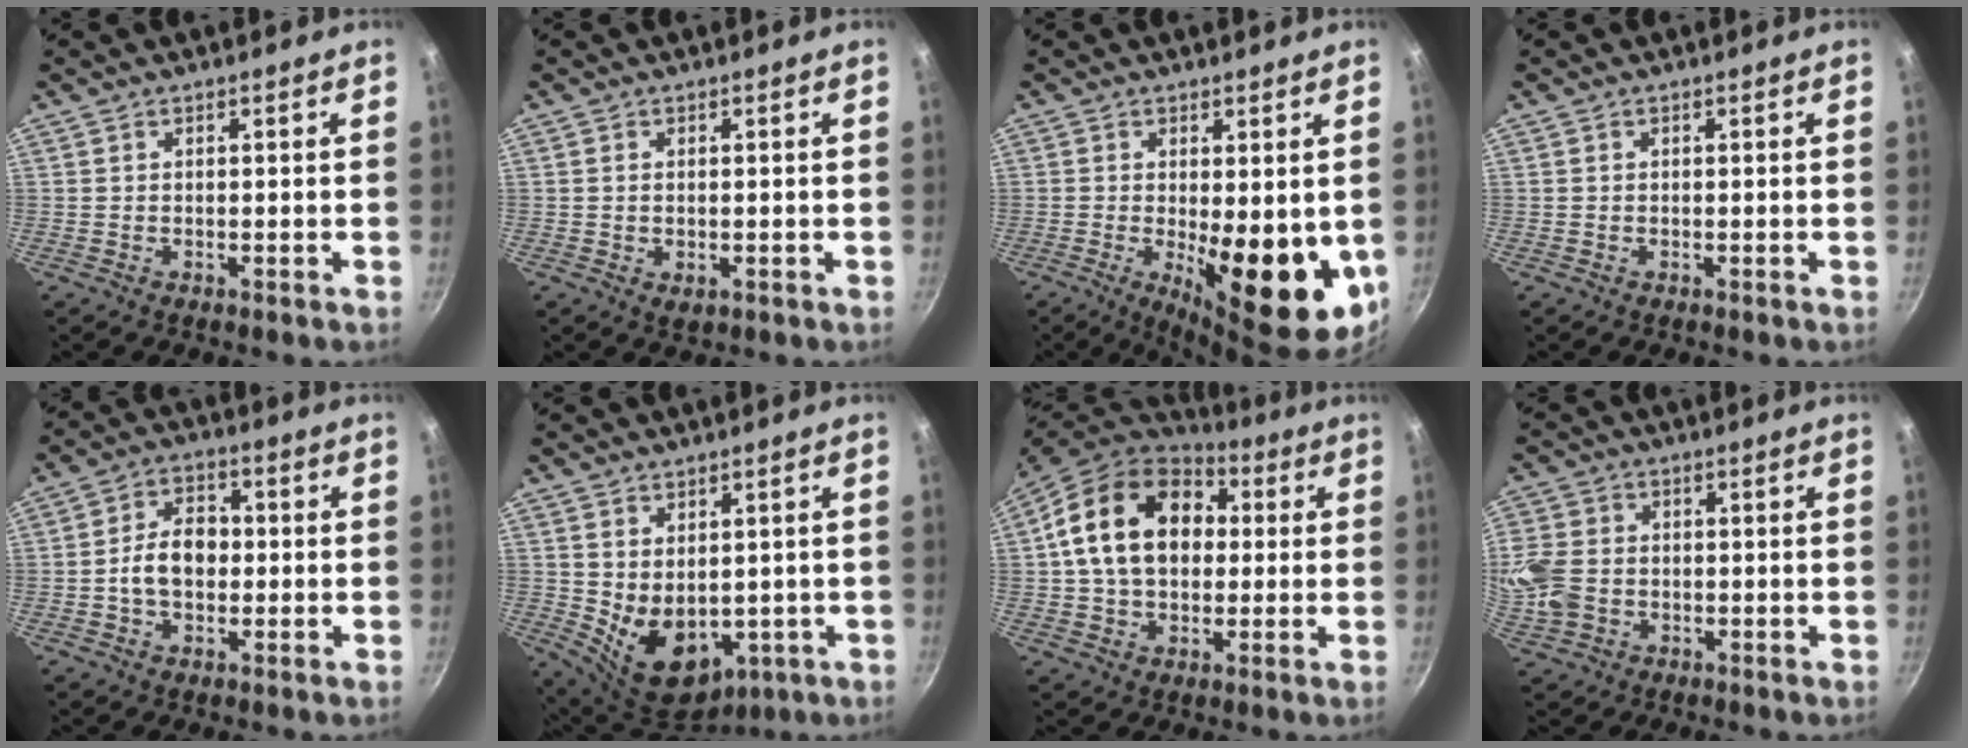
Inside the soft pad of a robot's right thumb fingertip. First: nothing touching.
{"total": 1.8, "force": [-0.2, 1.1, 1.4], "torque": [-0.021, -0.006, -0.002]}
{"total": 14.6, "force": [-2.0, 5.2, 13.5], "torque": [-0.161, -0.022, -0.013]}
{"total": 0.0}
{"total": 8.3, "force": [-0.8, 5.9, 5.9], "torque": [-0.076, 0.022, -0.020]}
{"total": 12.0, "force": [-0.3, 8.4, 8.6], "torque": [-0.118, -0.027, 0.027]}
{"total": 19.3, "force": [3.1, 14.0, 13.0], "torque": [-0.203, 0.027, 0.042]}
{"total": 10.6, "force": [-1.3, 8.7, 6.0], "torque": [-0.141, 0.010, -0.030]}